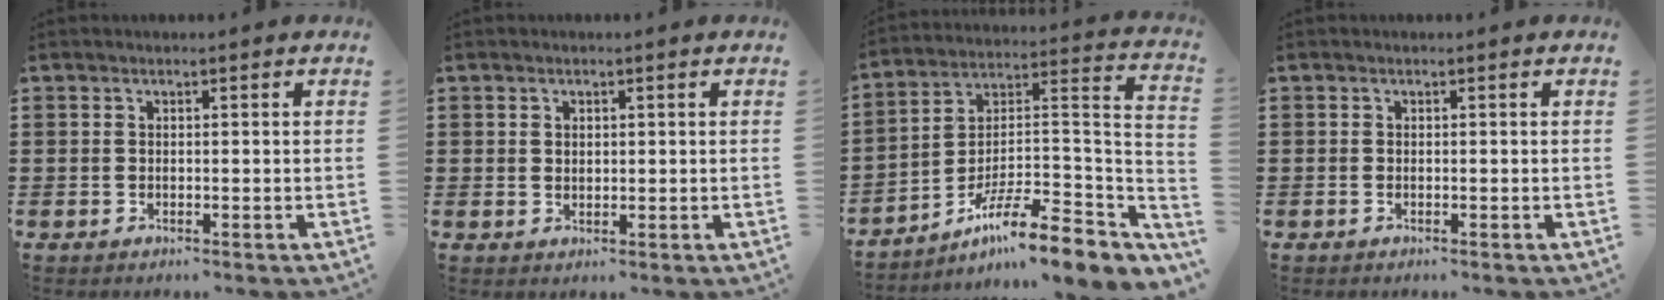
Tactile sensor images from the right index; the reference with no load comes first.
{"total": 1.1, "force": [0.7, 0.8, 0.3], "torque": [-0.008, 0.003, 0.014]}
{"total": 11.2, "force": [-8.2, 2.0, 7.4], "torque": [-0.117, 0.006, -0.158]}
{"total": 0.0}